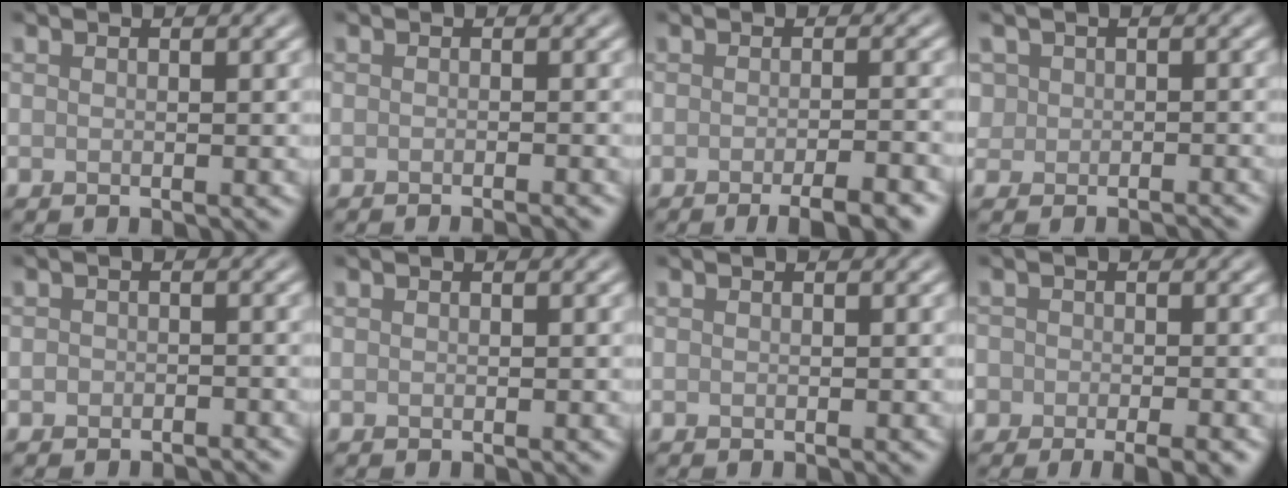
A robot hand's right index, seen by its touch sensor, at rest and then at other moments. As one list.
[{"total": 1.3, "force": [-1.1, 0.1, 0.6], "torque": [0.002, -0.003, -0.013]}, {"total": 4.9, "force": [-2.8, 1.1, 3.8], "torque": [-0.042, 0.001, -0.039]}, {"total": 2.4, "force": [-0.8, 2.3, -0.1], "torque": [0.015, 0.013, -0.013]}, {"total": 1.5, "force": [-1.2, 0.8, 0.1], "torque": [0.006, 0.000, -0.023]}, {"total": 0.0}, {"total": 0.0}, {"total": 5.6, "force": [-3.3, 3.4, 3.1], "torque": [-0.023, -0.013, -0.039]}]